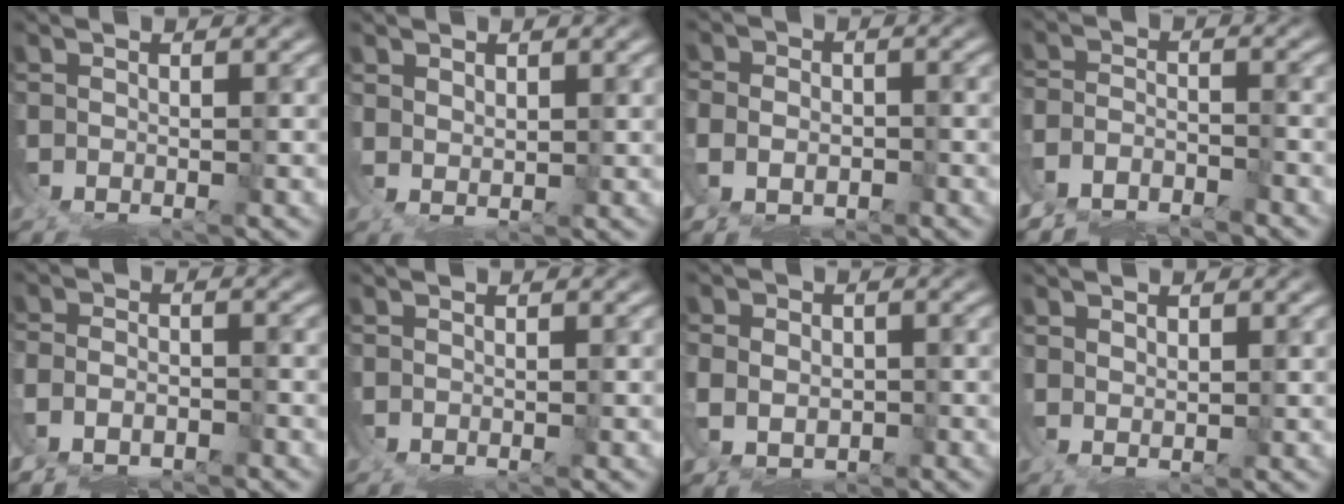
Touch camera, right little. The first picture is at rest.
{"total": 2.1, "force": [1.8, 0.0, 1.0], "torque": [-0.022, -0.006, 0.043]}
{"total": 3.4, "force": [-1.1, 2.1, 2.4], "torque": [-0.057, -0.024, -0.005]}
{"total": 4.9, "force": [-3.6, 2.9, 1.8], "torque": [-0.038, -0.018, -0.060]}
{"total": 3.2, "force": [-2.0, 1.5, 2.0], "torque": [-0.043, -0.014, -0.027]}
{"total": 0.0}
{"total": 4.5, "force": [-0.4, 3.4, 2.9], "torque": [-0.065, -0.027, 0.008]}
{"total": 1.9, "force": [1.7, -0.3, 0.7], "torque": [-0.014, -0.003, 0.040]}